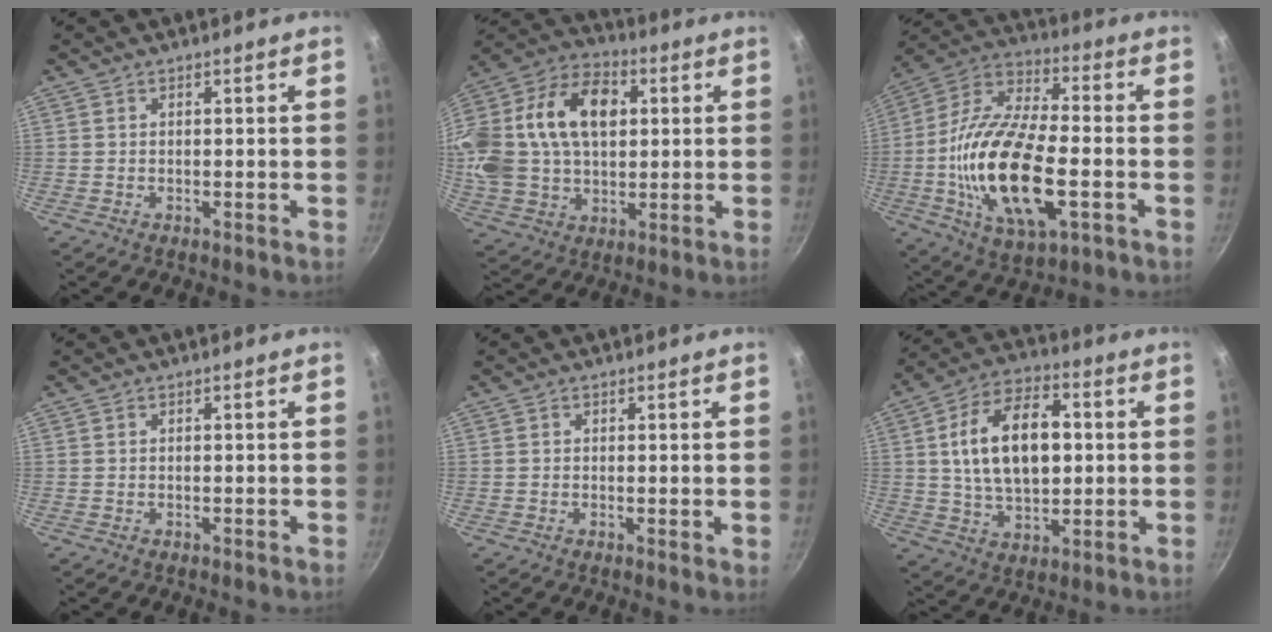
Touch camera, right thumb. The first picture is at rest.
{"total": 26.7, "force": [5.5, 18.3, 18.7], "torque": [-0.372, 0.029, 0.090]}
{"total": 23.0, "force": [-4.5, 10.2, 20.1], "torque": [-0.386, 0.017, -0.094]}
{"total": 0.0}
{"total": 1.0, "force": [0.2, 0.2, 0.9], "torque": [-0.012, -0.007, -0.001]}
{"total": 17.4, "force": [2.1, 10.4, 13.7], "torque": [-0.208, 0.012, 0.032]}